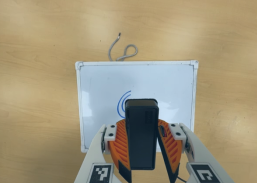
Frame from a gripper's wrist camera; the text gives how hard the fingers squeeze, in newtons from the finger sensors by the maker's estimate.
{"total": 9.8, "left": 9.1, "right": 10.5}